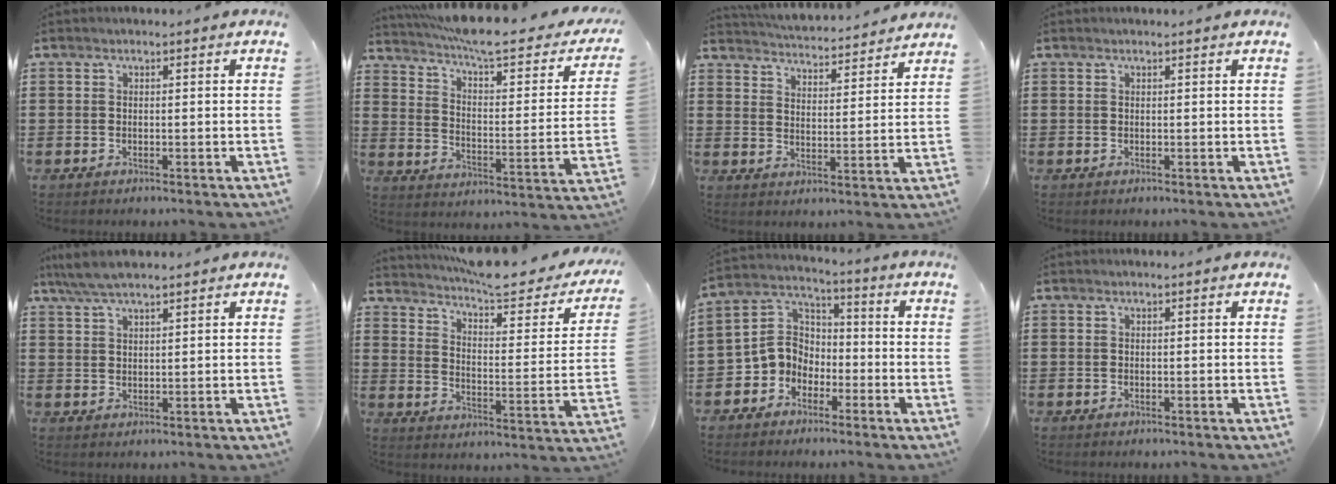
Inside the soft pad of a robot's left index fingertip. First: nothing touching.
{"total": 7.8, "force": [6.6, 0.3, 4.1], "torque": [-0.103, -0.047, 0.108]}
{"total": 4.1, "force": [4.0, -0.3, -0.1], "torque": [-0.021, -0.035, 0.066]}
{"total": 0.0}
{"total": 4.6, "force": [3.7, 0.8, 2.5], "torque": [-0.057, -0.002, 0.069]}
{"total": 6.4, "force": [5.8, 0.5, 2.6], "torque": [-0.073, -0.038, 0.095]}
{"total": 6.7, "force": [-2.7, 5.9, 1.6], "torque": [-0.073, 0.008, -0.062]}
{"total": 0.0}